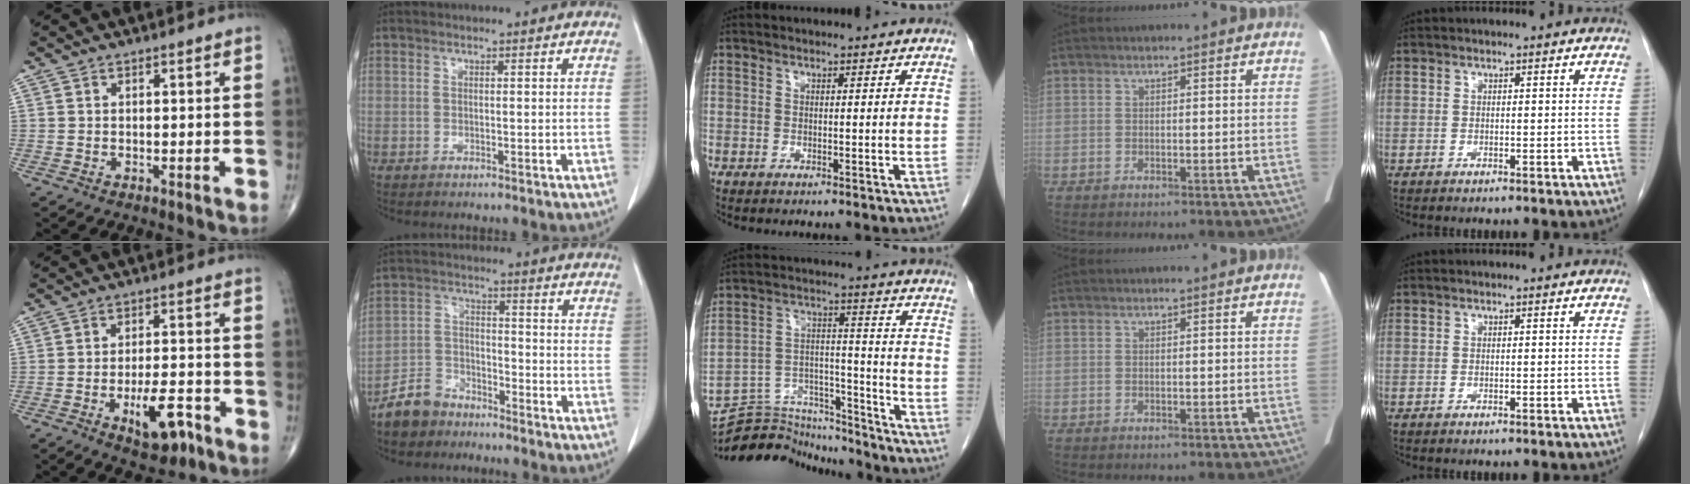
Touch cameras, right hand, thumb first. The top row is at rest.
{"thumb": {"total": 8.9, "force": [-4.4, 3.7, 6.8], "torque": [-0.093, 0.025, -0.063]}, "index": {"total": 6.8, "force": [-5.6, 3.7, 0.8], "torque": [-0.021, 0.004, -0.108]}, "middle": {"total": 15.2, "force": [-14.9, 2.4, 1.4], "torque": [-0.027, 0.040, -0.237]}}